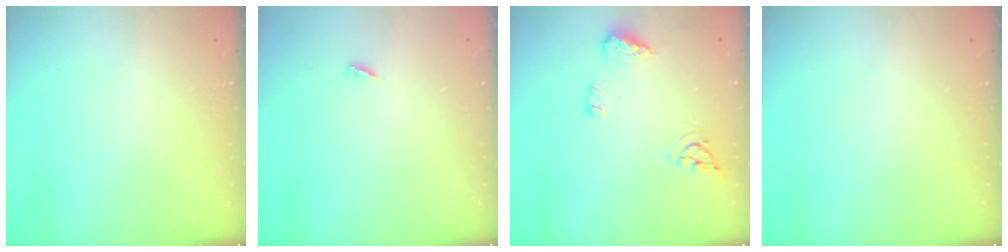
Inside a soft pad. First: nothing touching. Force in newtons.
{"total": 1.9, "press": 1.9, "slide": 0.3}
{"total": 9.7, "press": 9.6, "slide": 1.1}
{"total": 0.0}